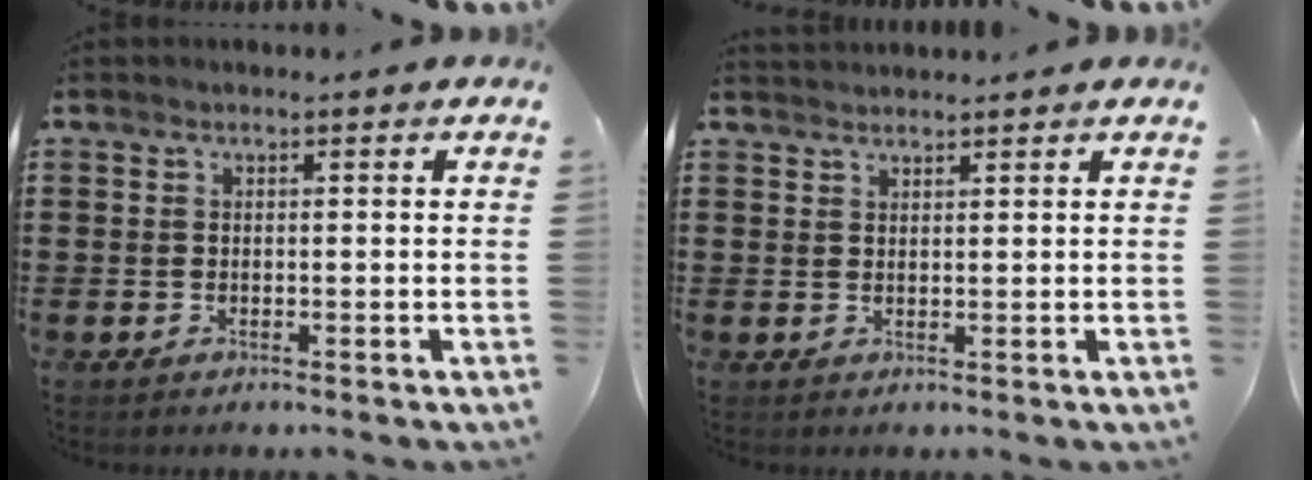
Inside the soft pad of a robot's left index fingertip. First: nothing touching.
{"total": 1.2, "force": [1.2, 0.0, 0.0], "torque": [-0.002, -0.001, 0.023]}